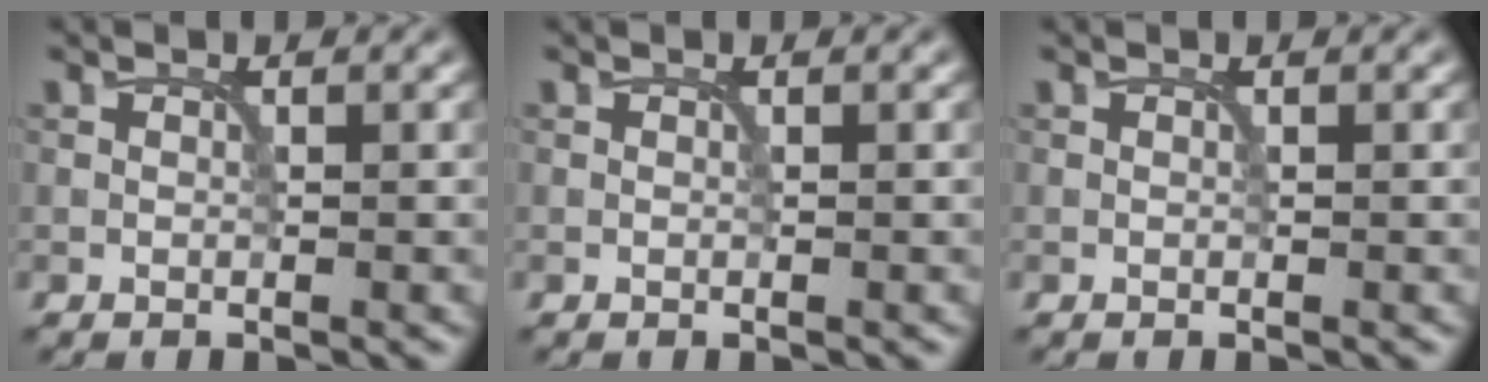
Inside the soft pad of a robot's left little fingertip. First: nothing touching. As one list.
[{"total": 0.0}, {"total": 0.0}]